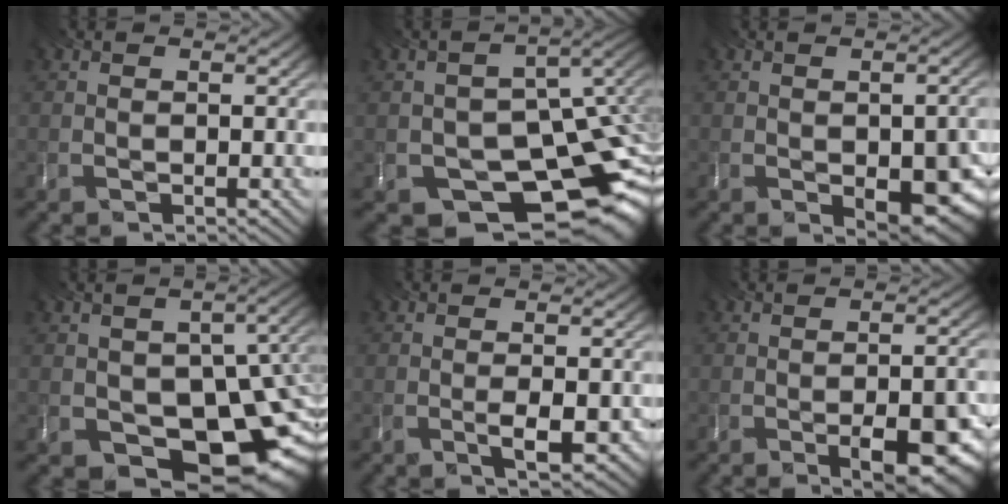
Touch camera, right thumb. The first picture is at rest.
{"total": 14.8, "force": [-6.5, 9.3, 9.5], "torque": [-0.133, -0.035, -0.079]}
{"total": 10.5, "force": [-3.5, 5.7, 8.1], "torque": [-0.086, -0.039, -0.020]}
{"total": 14.4, "force": [-4.3, 9.0, 10.4], "torque": [-0.159, -0.036, -0.047]}
{"total": 3.7, "force": [-1.3, 1.3, 3.2], "torque": [-0.050, -0.014, -0.009]}
{"total": 9.3, "force": [-3.9, 3.4, 7.8], "torque": [-0.097, -0.018, -0.042]}